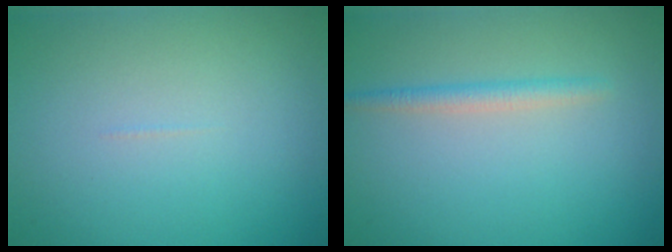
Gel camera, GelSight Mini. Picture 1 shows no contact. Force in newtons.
{"total": 1.5, "press": 1.5, "slide": 0.0}